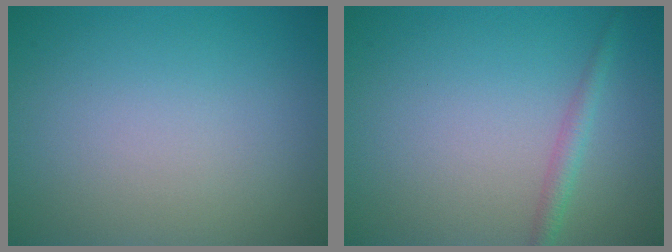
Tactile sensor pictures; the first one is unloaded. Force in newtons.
{"total": 1.6, "press": 1.5, "slide": 0.2}